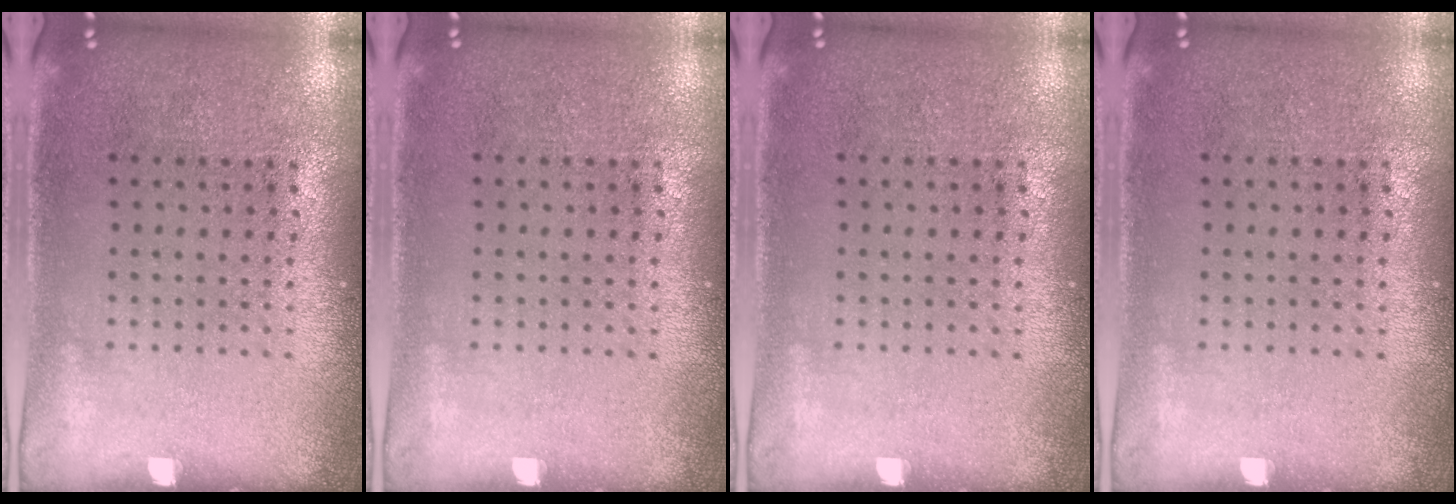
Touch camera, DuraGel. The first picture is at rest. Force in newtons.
{"total": 0.0}
{"total": 0.0}
{"total": 0.0}